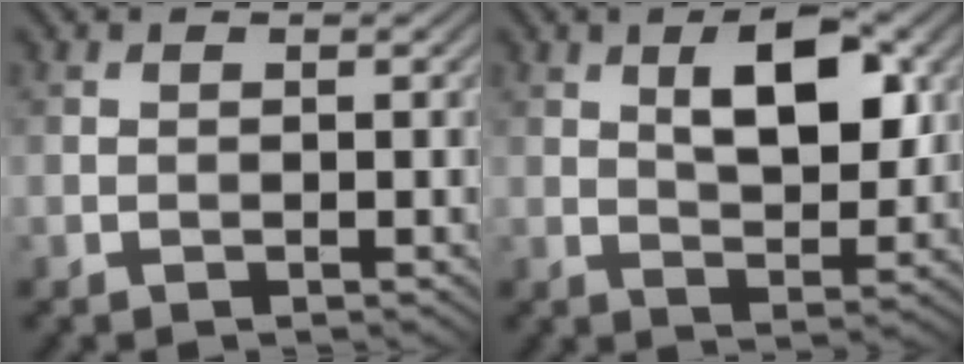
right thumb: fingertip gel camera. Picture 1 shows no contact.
{"total": 8.0, "force": [2.5, 3.5, 6.8], "torque": [-0.108, 0.004, 0.041]}